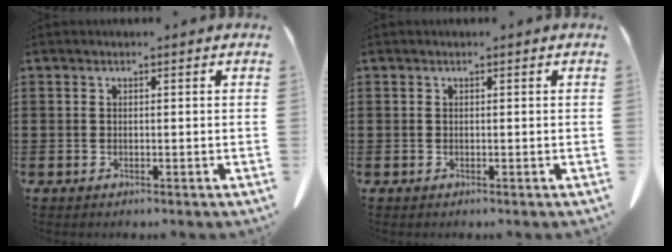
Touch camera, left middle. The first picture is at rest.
{"total": 0.0}